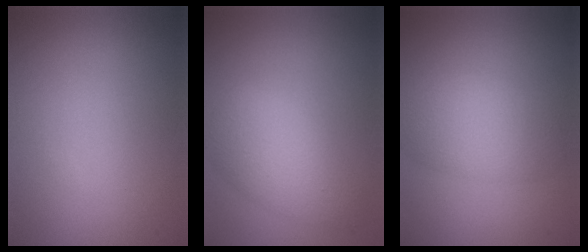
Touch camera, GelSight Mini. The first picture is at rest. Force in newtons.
{"total": 3.9, "press": 3.9, "slide": 0.1}
{"total": 4.0, "press": 4.0, "slide": 0.2}